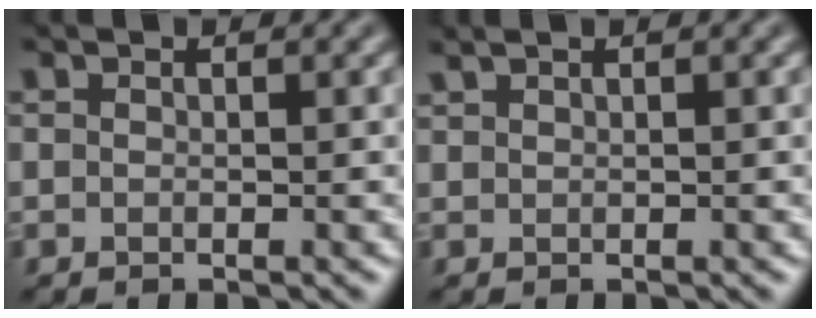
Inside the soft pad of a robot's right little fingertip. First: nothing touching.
{"total": 0.8, "force": [0.7, 0.2, 0.3], "torque": [-0.003, 0.004, 0.017]}